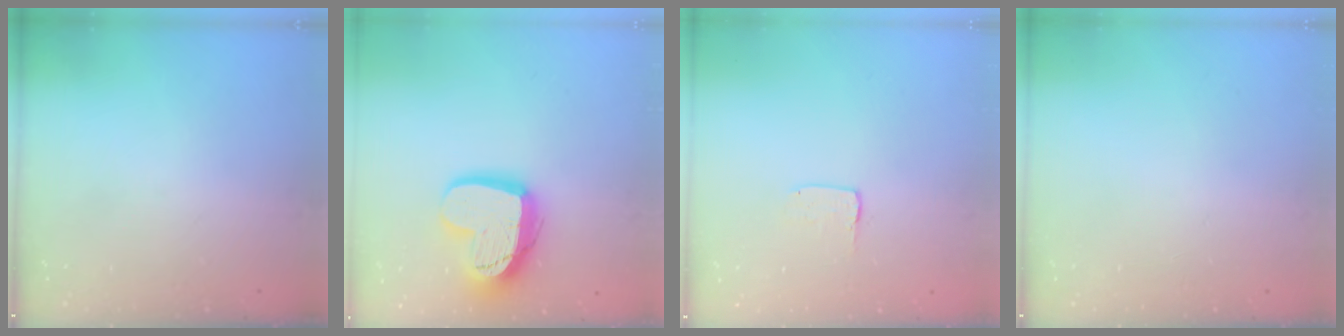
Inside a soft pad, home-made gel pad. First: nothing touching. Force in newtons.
{"total": 19.0, "press": 18.9, "slide": 1.6}
{"total": 2.0, "press": 2.0, "slide": 0.0}
{"total": 0.0}